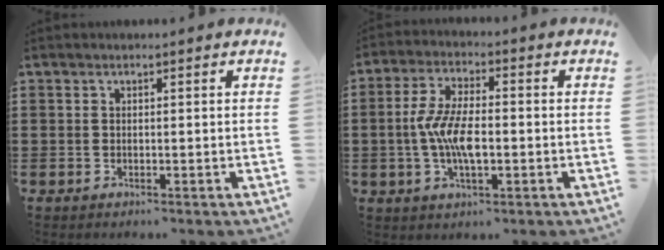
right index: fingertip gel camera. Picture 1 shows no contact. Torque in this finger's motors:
{"motor_torque": [2.14, 0.00, 0.78, 0.21]}